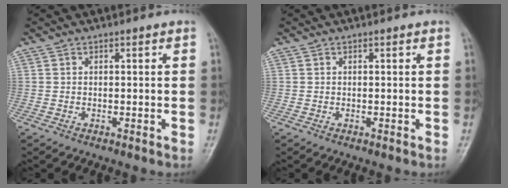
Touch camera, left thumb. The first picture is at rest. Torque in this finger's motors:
{"motor_torque": [0.00, 0.00, -0.02, -0.01, 0.00]}